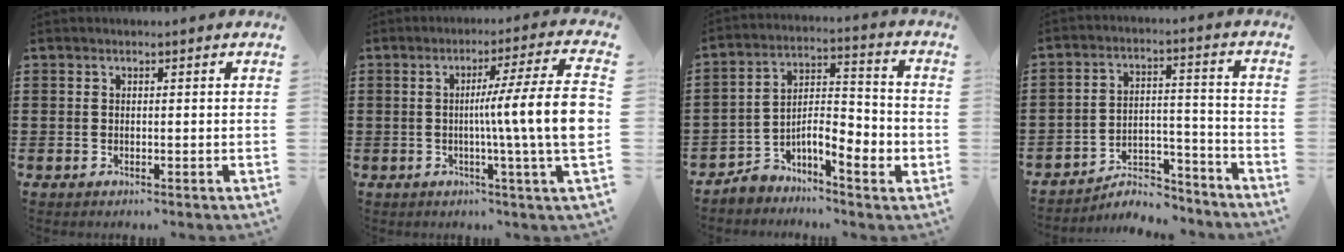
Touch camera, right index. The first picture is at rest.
{"total": 12.2, "force": [-0.2, -0.2, 12.2], "torque": [-0.194, -0.017, -0.014]}
{"total": 5.7, "force": [-3.6, 2.2, 3.9], "torque": [-0.070, -0.003, -0.068]}
{"total": 6.7, "force": [-6.1, 1.8, 2.1], "torque": [-0.028, 0.022, -0.115]}